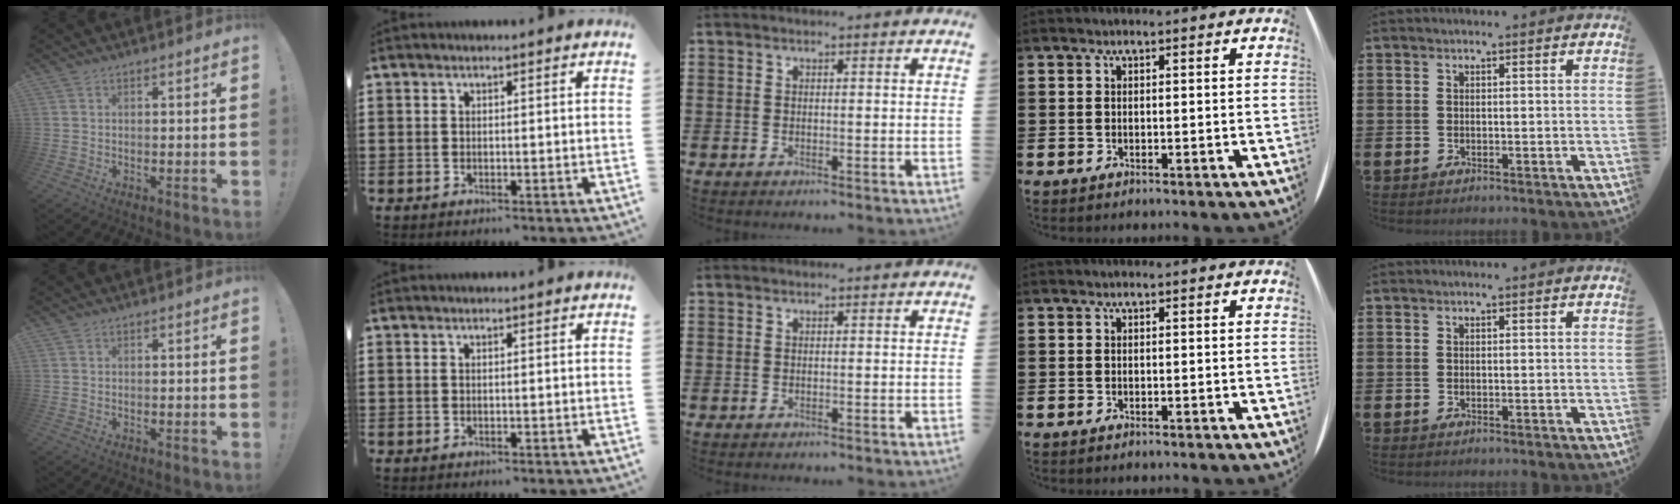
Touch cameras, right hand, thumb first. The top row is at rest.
{}